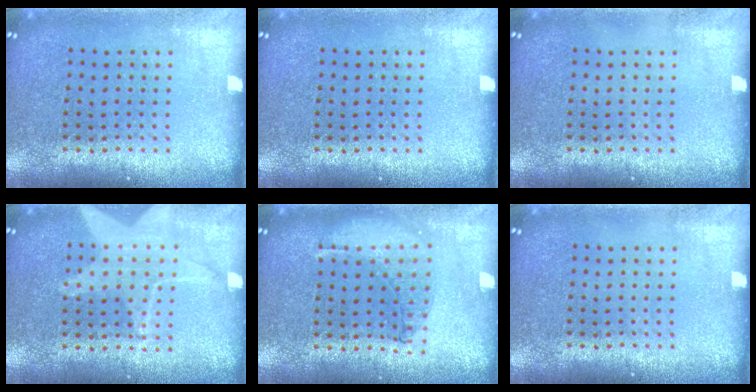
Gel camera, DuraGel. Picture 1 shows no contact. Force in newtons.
{"total": 0.0}
{"total": 0.0}
{"total": 1.4, "press": 1.3, "slide": 0.4}
{"total": 0.9, "press": 0.9, "slide": 0.2}
{"total": 0.0}